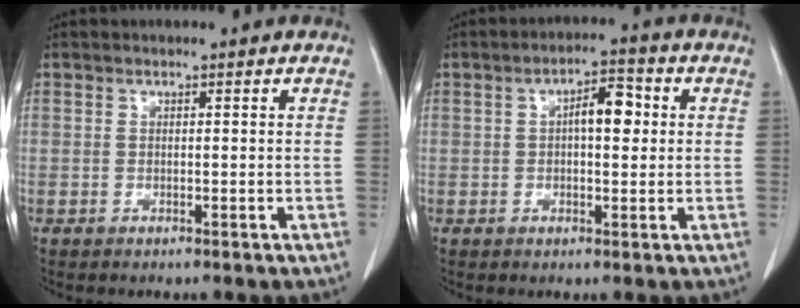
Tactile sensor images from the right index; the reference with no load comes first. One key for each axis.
{"total": 5.4, "fx": 0.8, "fy": 2.0, "fz": 5.0, "tx": -0.080, "ty": 0.015, "tz": 0.010}